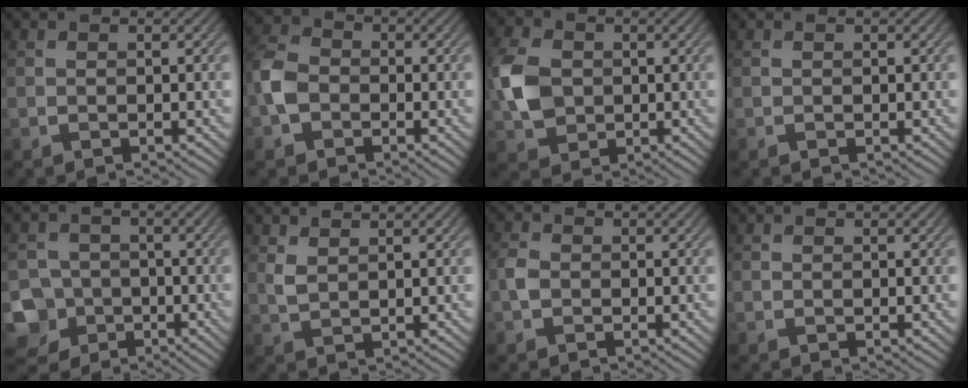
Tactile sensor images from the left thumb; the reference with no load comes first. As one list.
[{"total": 4.7, "force": [-1.7, 3.5, 2.5], "torque": [-0.067, 0.003, -0.049]}, {"total": 6.5, "force": [0.0, 5.2, 3.9], "torque": [-0.104, 0.002, -0.009]}, {"total": 0.0}, {"total": 10.4, "force": [-5.4, 8.6, 2.5], "torque": [-0.076, -0.037, -0.112]}, {"total": 1.8, "force": [1.4, 0.3, 1.0], "torque": [-0.032, 0.000, 0.031]}, {"total": 1.8, "force": [-0.6, 1.4, 1.0], "torque": [-0.023, 0.003, -0.022]}, {"total": 0.0}]